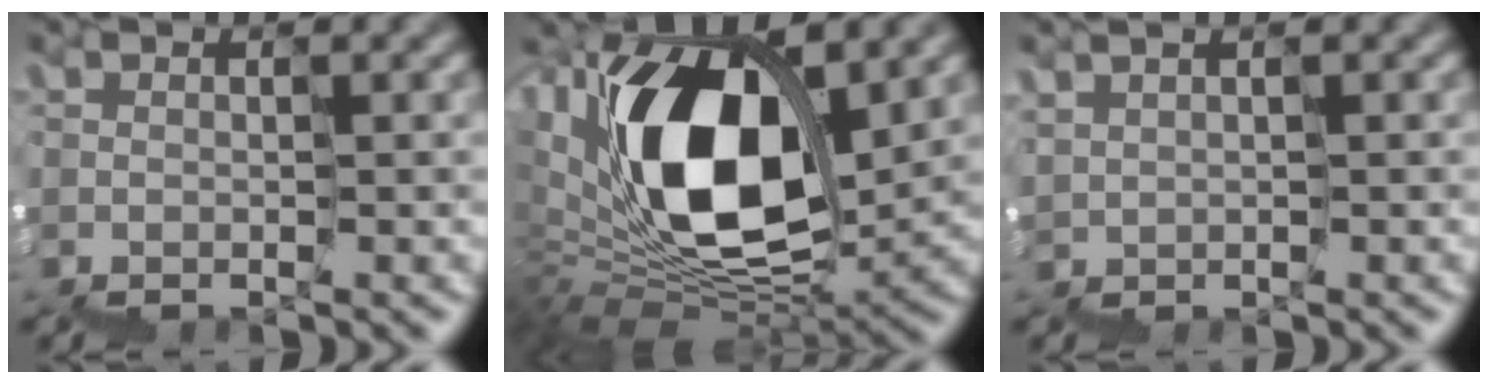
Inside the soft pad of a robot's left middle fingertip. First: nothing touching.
{"total": 13.2, "force": [4.1, 5.8, 11.1], "torque": [-0.198, 0.010, 0.076]}
{"total": 1.2, "force": [0.8, 0.7, 0.6], "torque": [-0.003, -0.001, 0.017]}